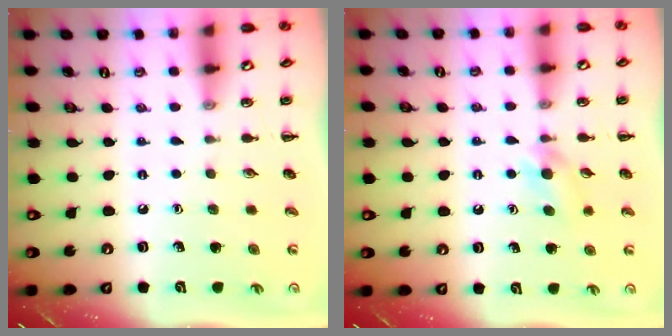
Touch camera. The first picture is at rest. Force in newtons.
{"total": 5.5, "press": 5.0, "slide": 2.2}